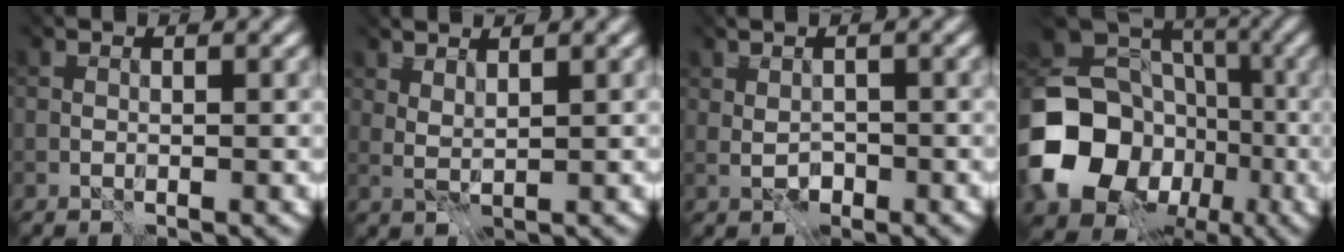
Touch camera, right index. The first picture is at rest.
{"total": 1.4, "force": [1.4, -0.2, 0.3], "torque": [-0.014, -0.002, 0.029]}
{"total": 0.5, "force": [-0.1, 0.4, 0.3], "torque": [-0.004, -0.001, -0.001]}
{"total": 15.5, "force": [-4.2, 13.1, 7.1], "torque": [-0.169, -0.005, -0.088]}